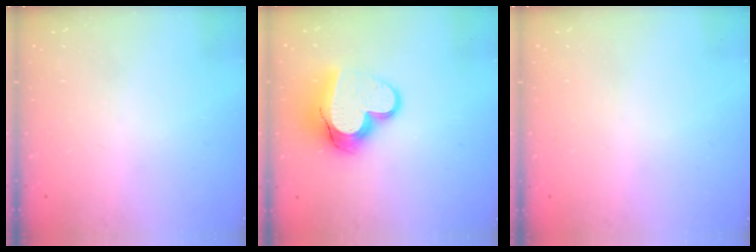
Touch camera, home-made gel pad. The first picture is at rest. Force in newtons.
{"total": 16.2, "press": 16.2, "slide": 1.3}
{"total": 0.8, "press": 0.8, "slide": 0.1}